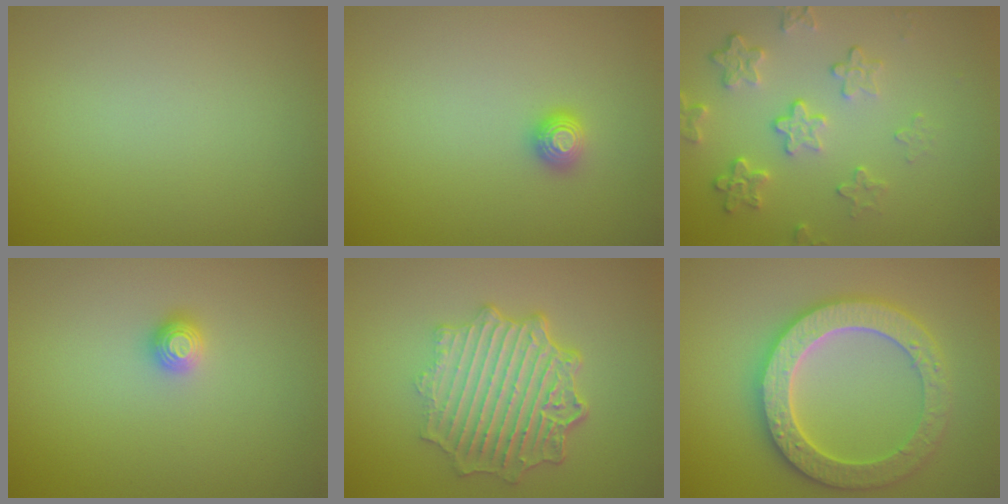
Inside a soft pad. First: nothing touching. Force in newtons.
{"total": 1.1, "press": 1.1, "slide": 0.4}
{"total": 4.4, "press": 3.2, "slide": 3.0}
{"total": 1.1, "press": 1.0, "slide": 0.3}
{"total": 7.1, "press": 5.3, "slide": 4.7}
{"total": 6.4, "press": 6.3, "slide": 1.4}